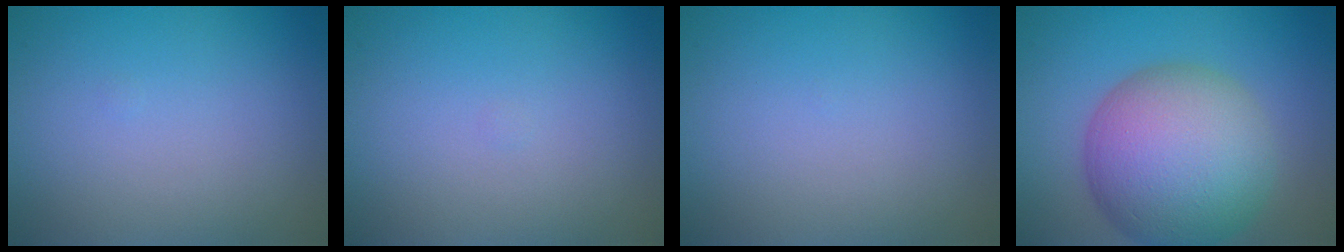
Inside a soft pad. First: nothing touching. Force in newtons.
{"total": 0.0}
{"total": 0.0}
{"total": 11.7, "press": 11.7, "slide": 0.4}